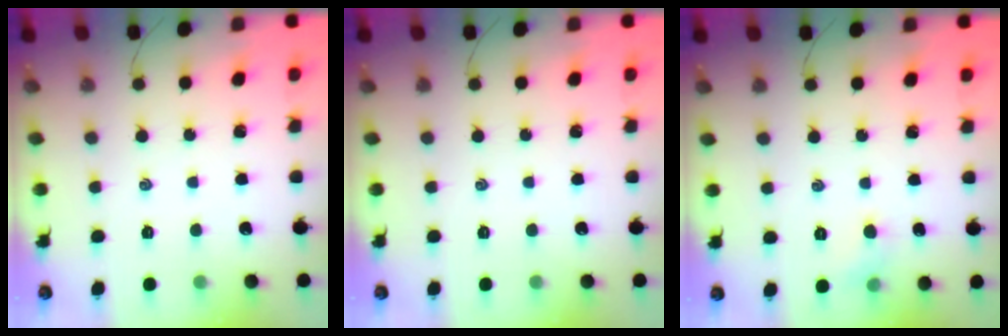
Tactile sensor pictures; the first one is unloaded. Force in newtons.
{"total": 0.0}
{"total": 3.4, "press": 3.2, "slide": 1.2}